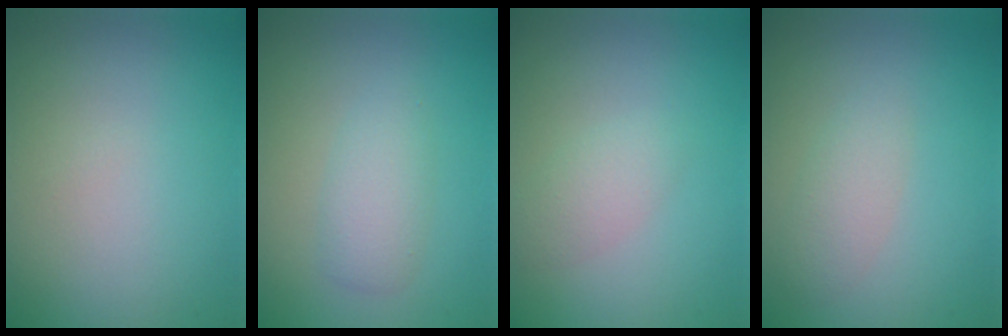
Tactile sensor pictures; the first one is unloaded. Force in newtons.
{"total": 2.3, "press": 2.3, "slide": 0.1}
{"total": 1.8, "press": 1.8, "slide": 0.1}
{"total": 1.8, "press": 1.8, "slide": 0.1}